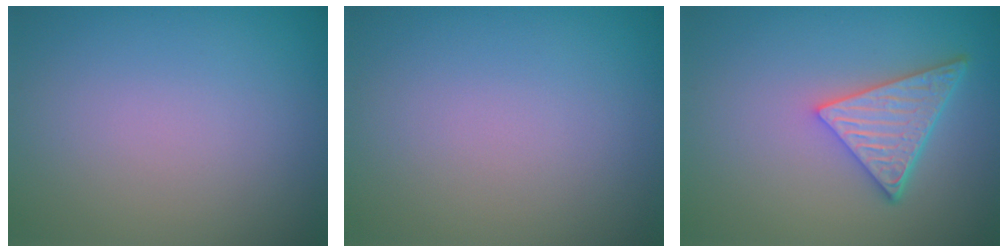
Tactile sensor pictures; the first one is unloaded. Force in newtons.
{"total": 0.0}
{"total": 5.0, "press": 3.7, "slide": 3.3}